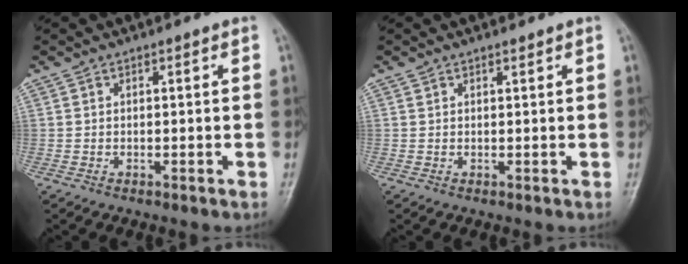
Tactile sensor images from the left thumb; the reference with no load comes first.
{"total": 0.6, "force": [0.6, 0.2, 0.1], "torque": [-0.003, -0.005, 0.009]}